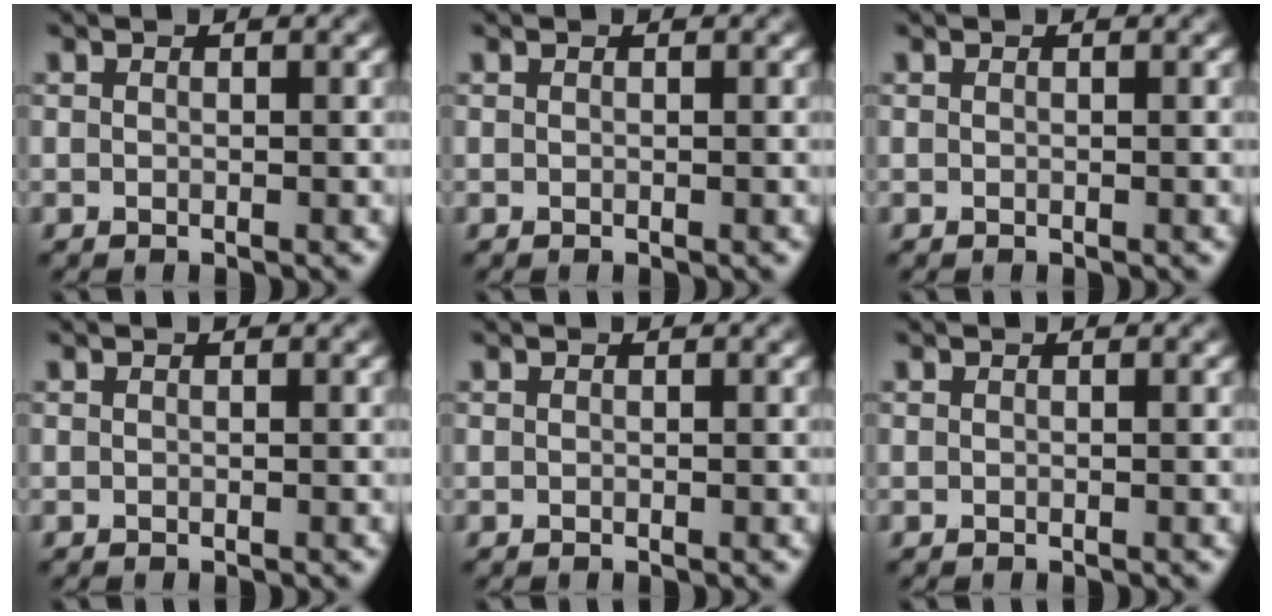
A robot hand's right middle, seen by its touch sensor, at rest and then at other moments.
{"total": 0.0}
{"total": 0.0}
{"total": 0.0}
{"total": 0.0}
{"total": 0.0}